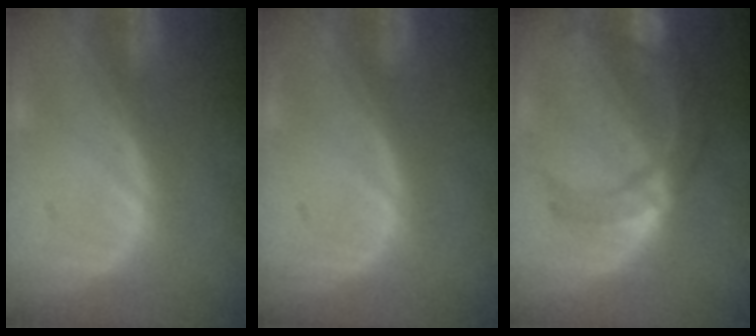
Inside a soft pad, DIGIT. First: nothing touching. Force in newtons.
{"total": 0.0}
{"total": 7.7, "press": 7.6, "slide": 1.2}